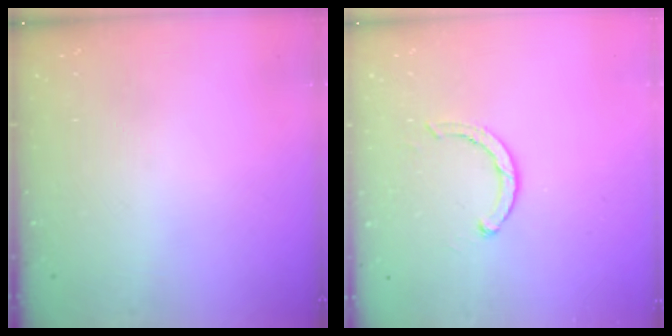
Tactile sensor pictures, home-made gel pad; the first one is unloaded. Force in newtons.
{"total": 3.5, "press": 3.4, "slide": 0.6}